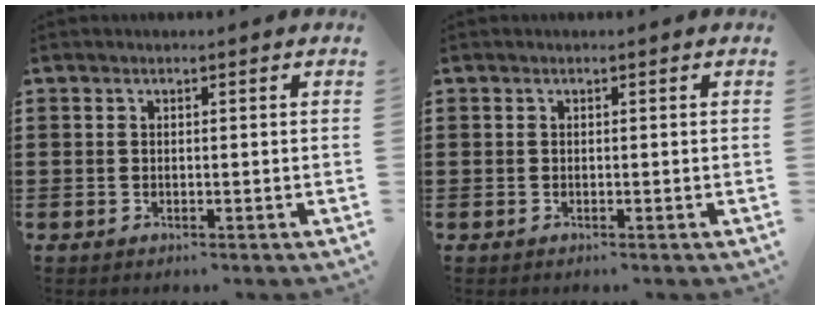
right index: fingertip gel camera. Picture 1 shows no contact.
{"total": 0.0}